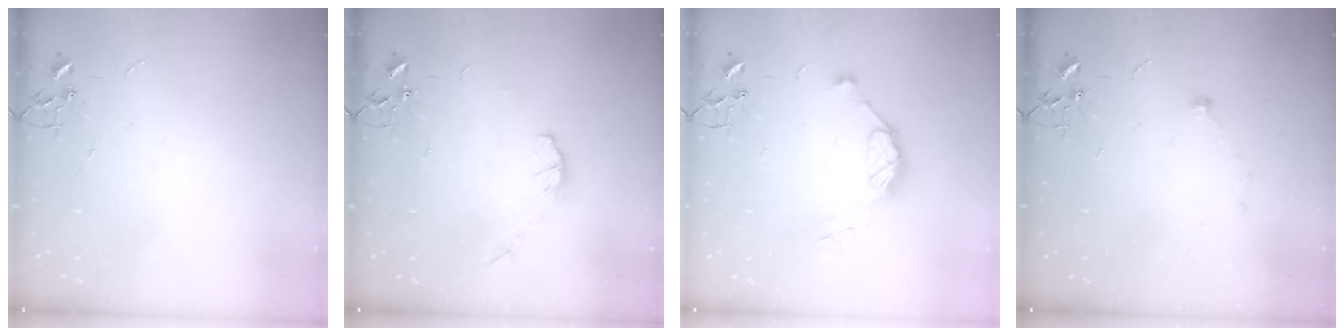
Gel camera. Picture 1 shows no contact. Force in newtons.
{"total": 5.9, "press": 5.9, "slide": 0.9}
{"total": 8.3, "press": 8.3, "slide": 0.5}
{"total": 4.9, "press": 4.8, "slide": 0.6}